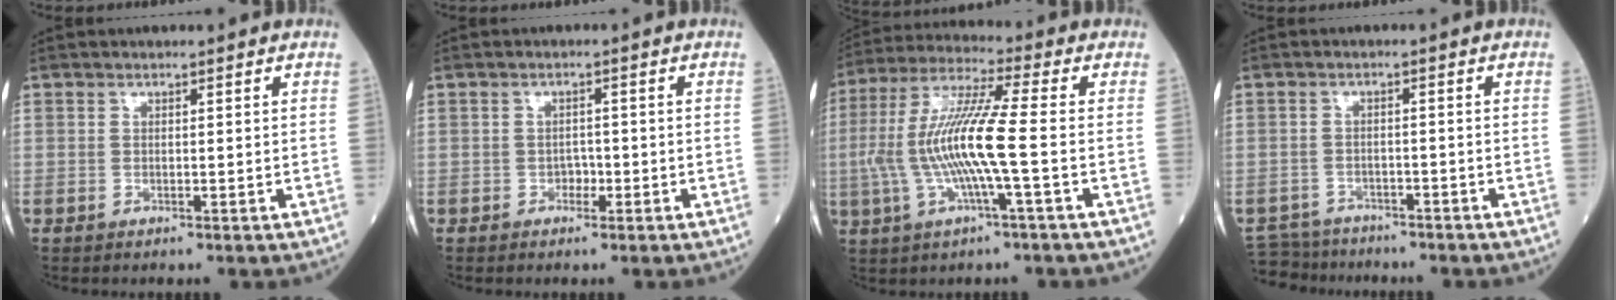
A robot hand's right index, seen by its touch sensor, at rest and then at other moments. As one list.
[{"total": 2.2, "force": [-0.9, 1.6, 1.3], "torque": [-0.026, 0.005, -0.013]}, {"total": 13.9, "force": [-2.0, 0.8, 13.7], "torque": [-0.292, 0.004, -0.044]}, {"total": 8.2, "force": [-7.4, 3.4, 1.4], "torque": [-0.034, 0.008, -0.113]}]